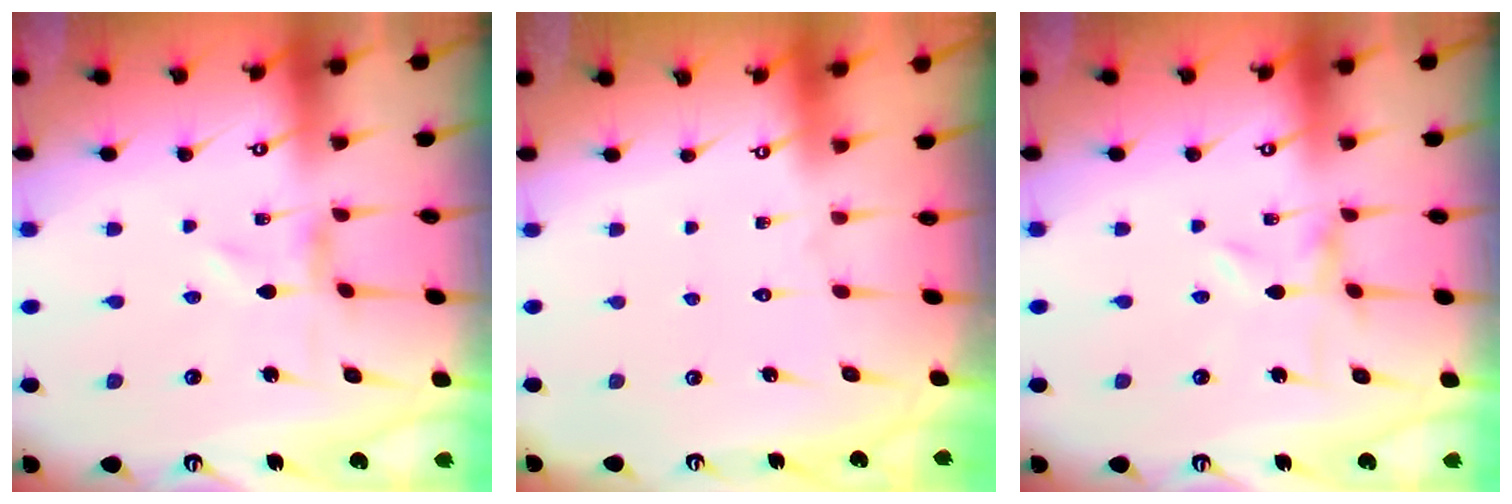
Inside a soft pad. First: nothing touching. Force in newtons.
{"total": 1.5, "press": 1.5, "slide": 0.1}
{"total": 0.0}